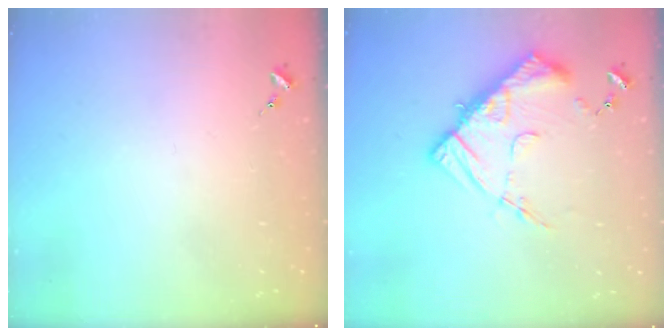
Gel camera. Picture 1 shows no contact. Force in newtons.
{"total": 14.8, "press": 14.7, "slide": 1.4}